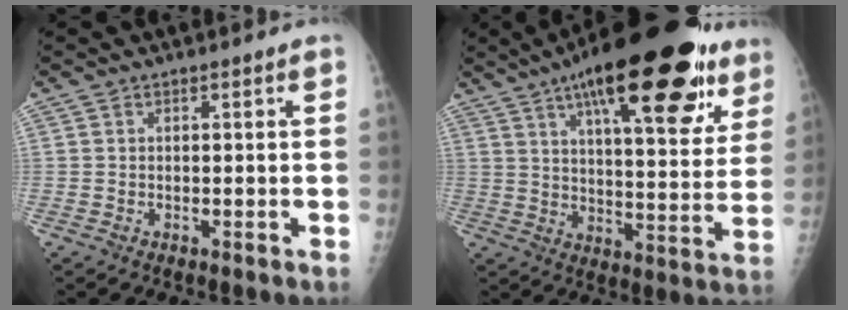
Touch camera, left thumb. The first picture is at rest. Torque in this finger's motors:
{"motor_torque": [1.85, 0.19, 1.80, -0.97, 0.46]}